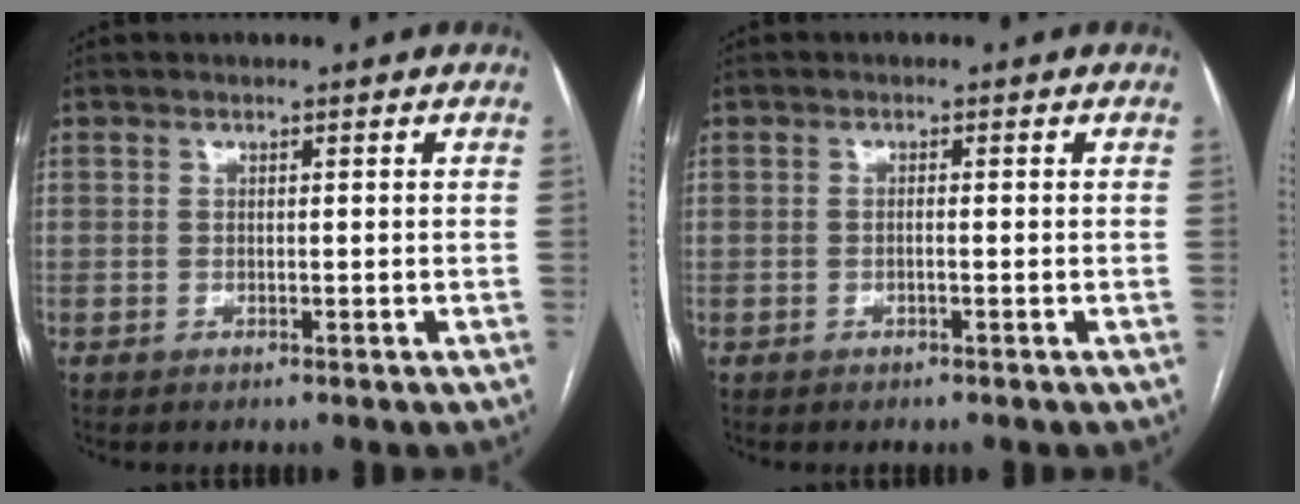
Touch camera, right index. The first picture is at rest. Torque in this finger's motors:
{"motor_torque": [-0.89, 0.69, -0.08, 0.00]}